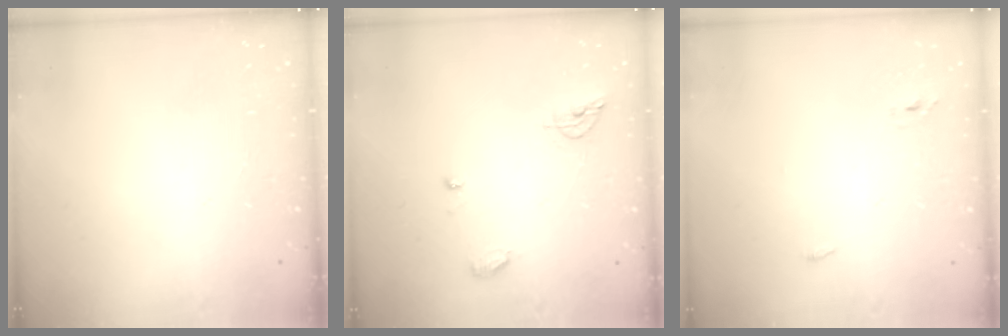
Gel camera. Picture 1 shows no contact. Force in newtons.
{"total": 6.7, "press": 6.7, "slide": 0.3}
{"total": 2.7, "press": 2.6, "slide": 0.8}